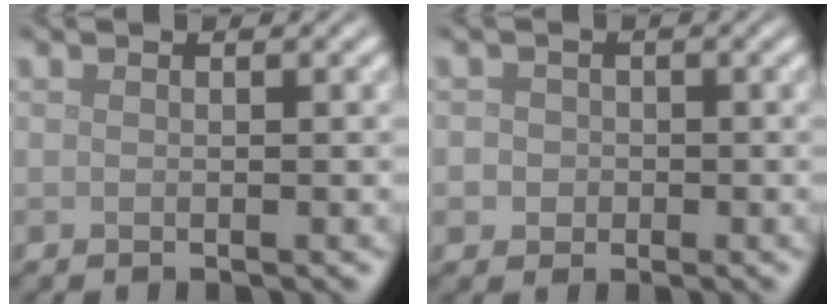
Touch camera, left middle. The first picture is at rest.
{"total": 2.6, "force": [-0.5, 2.4, 0.7], "torque": [0.005, 0.010, -0.027]}